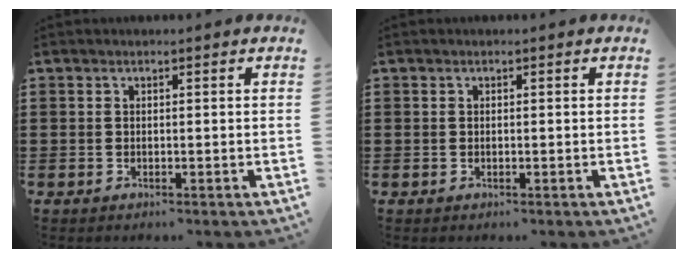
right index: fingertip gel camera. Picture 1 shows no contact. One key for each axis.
{"total": 0.0}